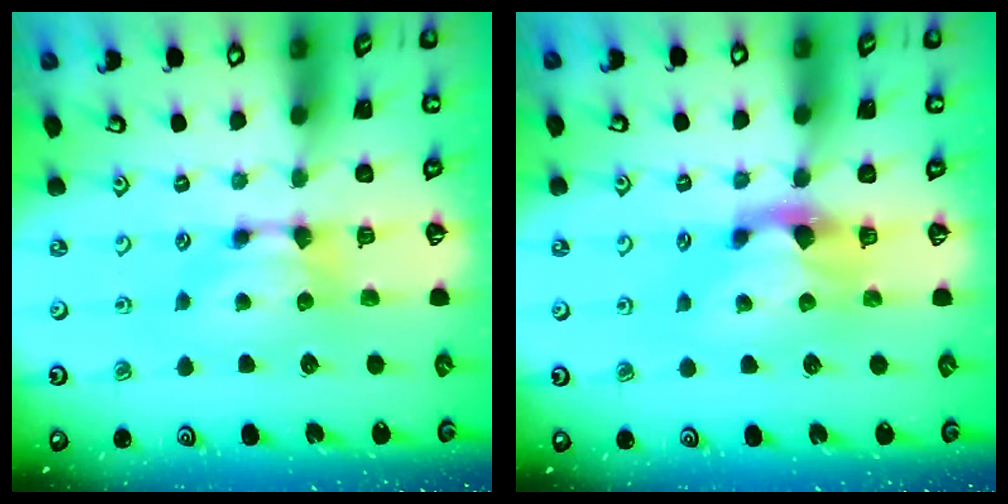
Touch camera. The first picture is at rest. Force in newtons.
{"total": 2.0, "press": 1.6, "slide": 1.2}